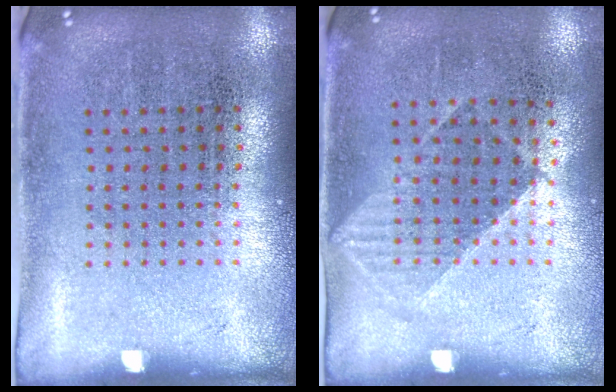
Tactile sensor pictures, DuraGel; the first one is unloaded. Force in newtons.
{"total": 1.0, "press": 0.9, "slide": 0.6}